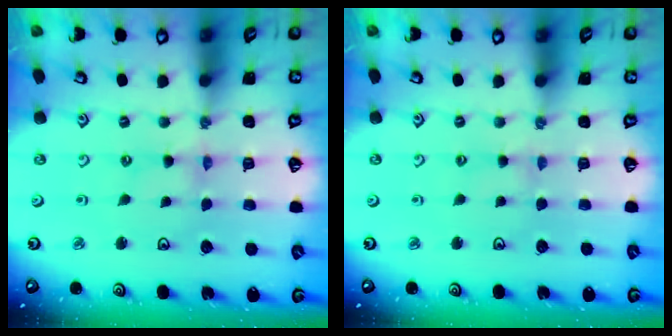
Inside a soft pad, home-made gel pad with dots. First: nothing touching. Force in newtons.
{"total": 2.6, "press": 2.6, "slide": 0.4}